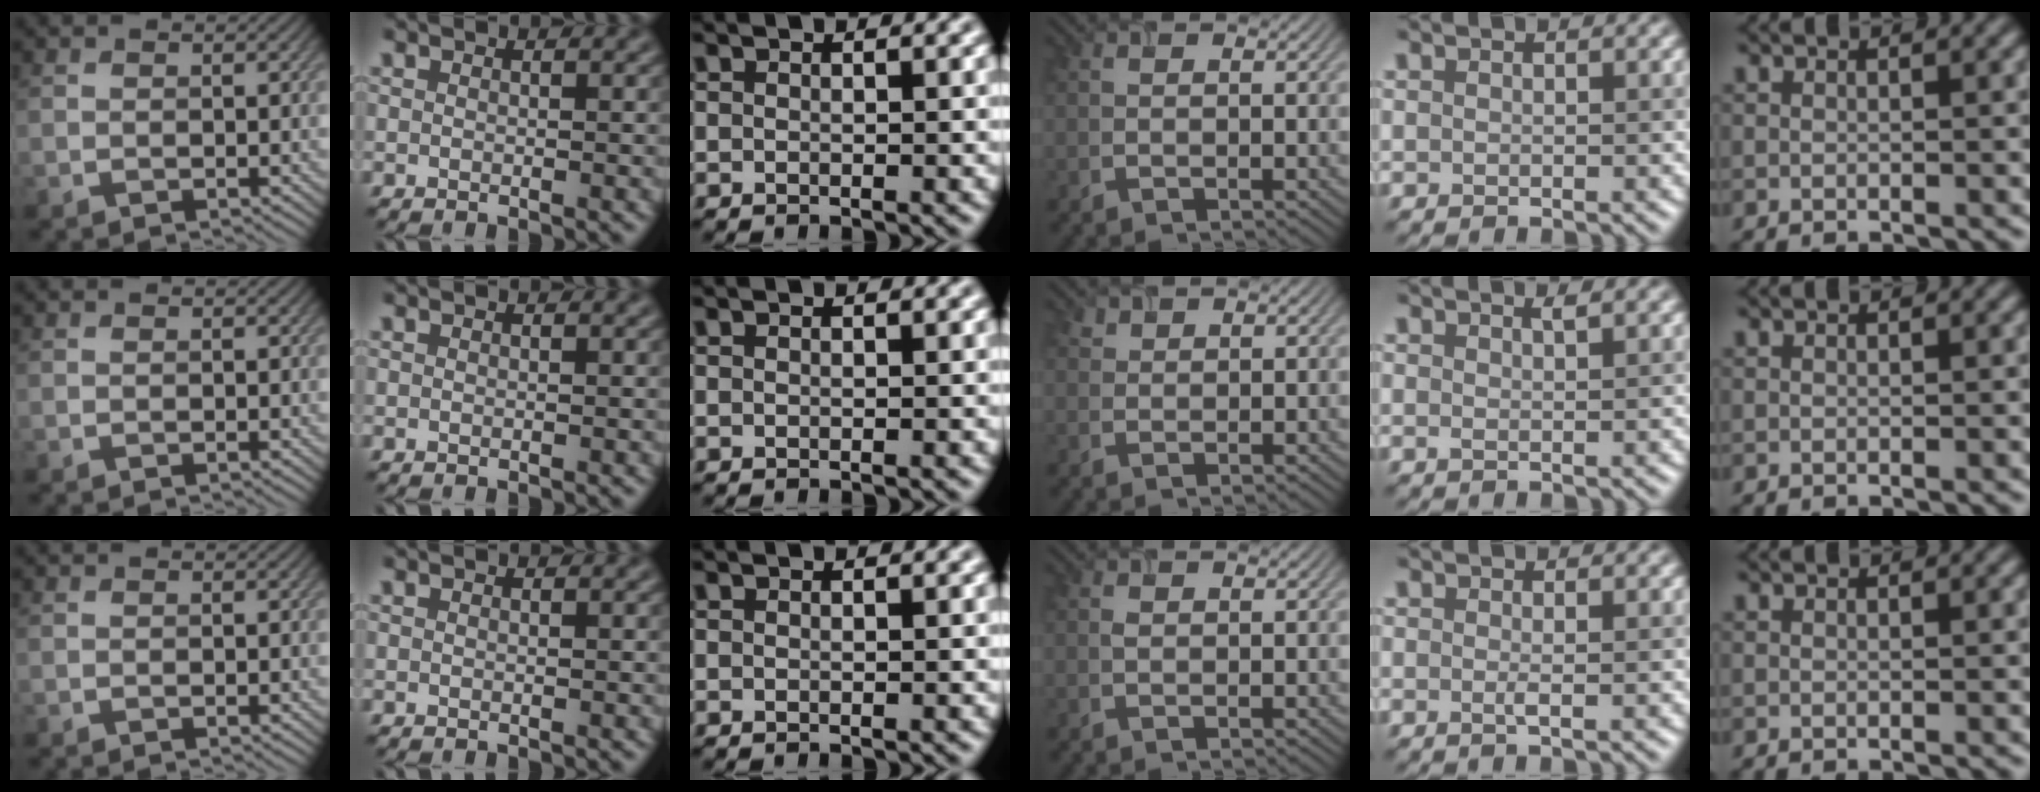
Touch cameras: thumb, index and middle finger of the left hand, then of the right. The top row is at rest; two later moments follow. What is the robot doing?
{"motion": "insert", "object": "airpods case & airpods"}